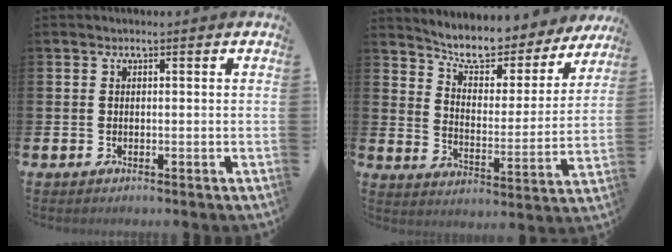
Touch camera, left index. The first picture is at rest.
{"total": 8.4, "force": [7.8, 2.4, 2.3], "torque": [-0.071, -0.059, 0.132]}